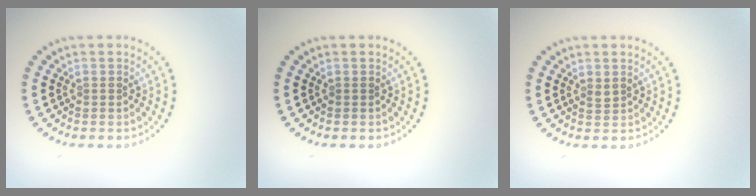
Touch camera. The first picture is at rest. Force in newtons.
{"total": 0.0}
{"total": 0.7, "press": 0.6, "slide": 0.3}